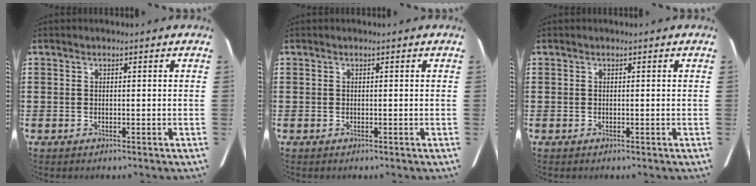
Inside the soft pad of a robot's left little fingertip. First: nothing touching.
{"total": 0.0}
{"total": 0.0}